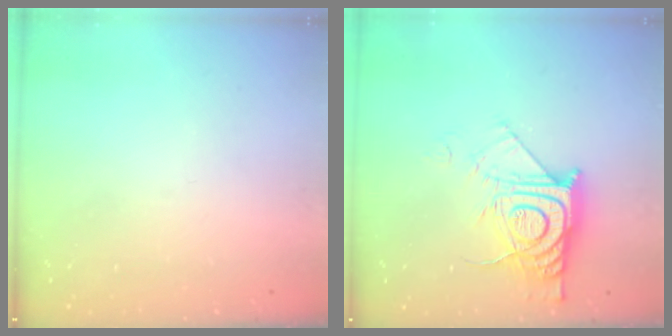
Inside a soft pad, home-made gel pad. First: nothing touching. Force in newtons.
{"total": 13.0, "press": 12.9, "slide": 1.1}